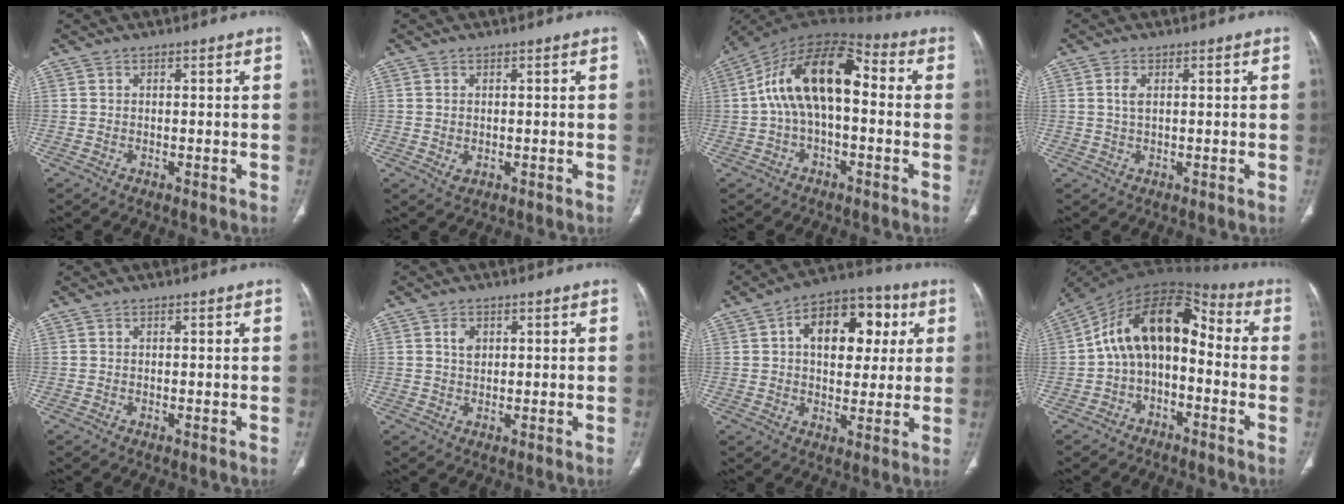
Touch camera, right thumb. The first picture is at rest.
{"total": 1.7, "force": [-0.1, 1.1, 1.3], "torque": [-0.028, -0.002, 0.003]}
{"total": 16.6, "force": [0.8, 8.5, 14.2], "torque": [-0.245, 0.050, 0.003]}
{"total": 2.1, "force": [0.5, 1.1, 1.7], "torque": [-0.036, 0.003, 0.011]}
{"total": 0.0}
{"total": 2.4, "force": [0.8, 1.8, 1.4], "torque": [-0.013, -0.001, 0.014]}
{"total": 15.4, "force": [4.0, 9.7, 11.2], "torque": [-0.116, 0.015, 0.055]}
{"total": 14.8, "force": [-1.2, 9.0, 11.6], "torque": [-0.173, 0.071, -0.034]}